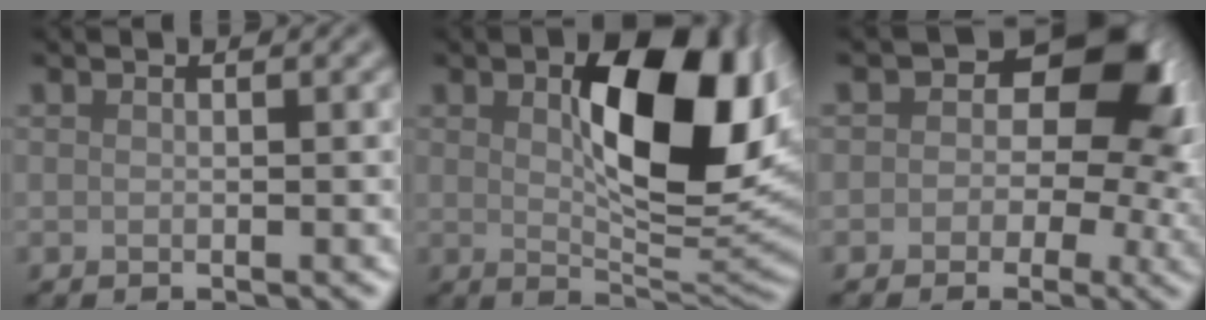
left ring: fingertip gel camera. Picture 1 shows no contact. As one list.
[{"total": 11.7, "force": [2.4, 5.3, 10.2], "torque": [-0.146, 0.000, 0.046]}, {"total": 7.9, "force": [1.2, 5.7, 5.3], "torque": [-0.030, 0.000, 0.007]}]